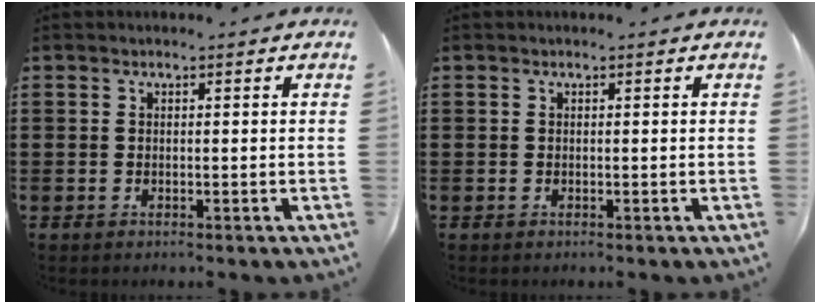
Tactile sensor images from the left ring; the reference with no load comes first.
{"total": 0.0}